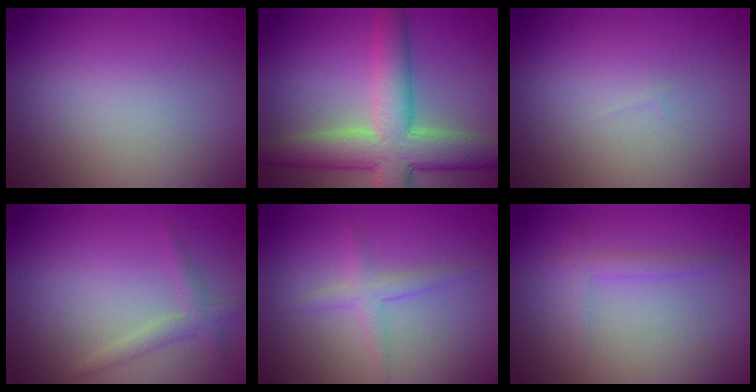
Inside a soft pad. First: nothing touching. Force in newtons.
{"total": 8.5, "press": 8.5, "slide": 0.4}
{"total": 0.0}
{"total": 1.6, "press": 1.6, "slide": 0.1}
{"total": 1.8, "press": 1.8, "slide": 0.1}
{"total": 1.3, "press": 1.3, "slide": 0.1}